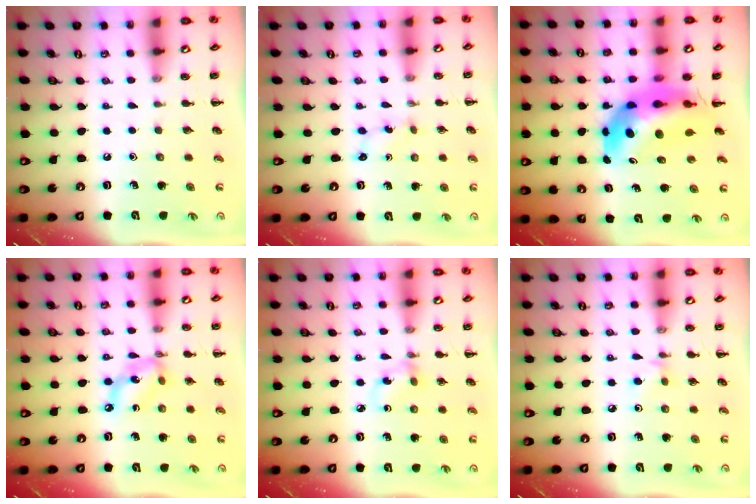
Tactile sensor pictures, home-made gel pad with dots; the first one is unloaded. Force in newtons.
{"total": 1.0, "press": 0.9, "slide": 0.4}
{"total": 11.3, "press": 10.8, "slide": 3.5}
{"total": 7.7, "press": 7.5, "slide": 1.9}
{"total": 2.9, "press": 2.7, "slide": 0.9}
{"total": 3.1, "press": 2.8, "slide": 1.2}